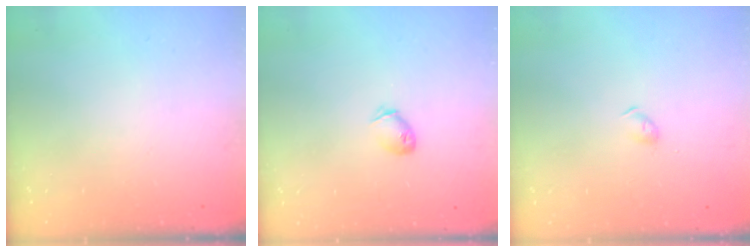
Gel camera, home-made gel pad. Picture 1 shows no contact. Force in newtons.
{"total": 4.6, "press": 4.5, "slide": 0.9}
{"total": 2.9, "press": 2.9, "slide": 0.6}